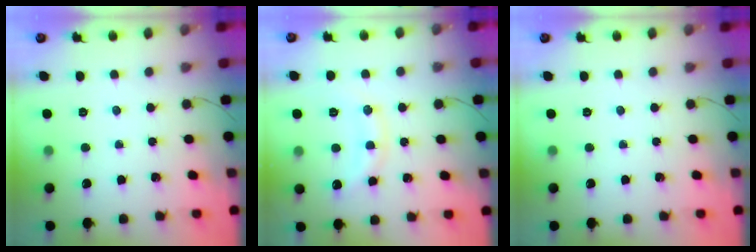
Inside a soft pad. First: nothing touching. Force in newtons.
{"total": 11.8, "press": 11.7, "slide": 0.8}
{"total": 0.0}